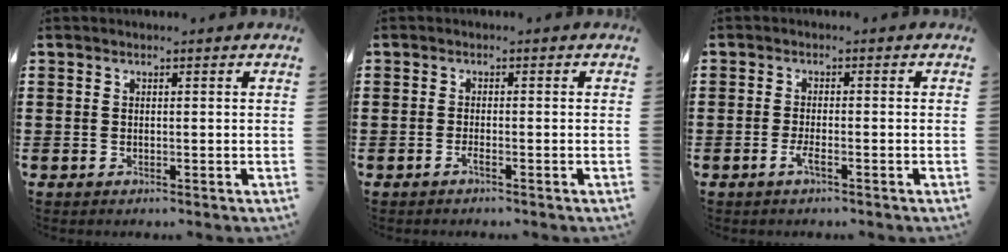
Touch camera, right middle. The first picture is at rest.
{"total": 1.0, "force": [-0.7, 0.0, 0.7], "torque": [-0.015, -0.004, -0.013]}
{"total": 2.1, "force": [-1.1, 0.3, 1.8], "torque": [-0.039, -0.004, -0.021]}